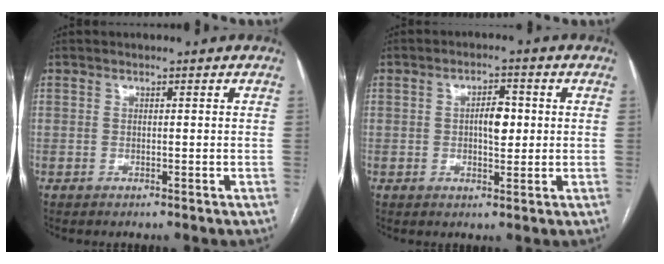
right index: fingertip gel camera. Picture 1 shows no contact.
{"total": 4.2, "force": [0.3, 1.8, 3.8], "torque": [-0.063, 0.005, 0.009]}